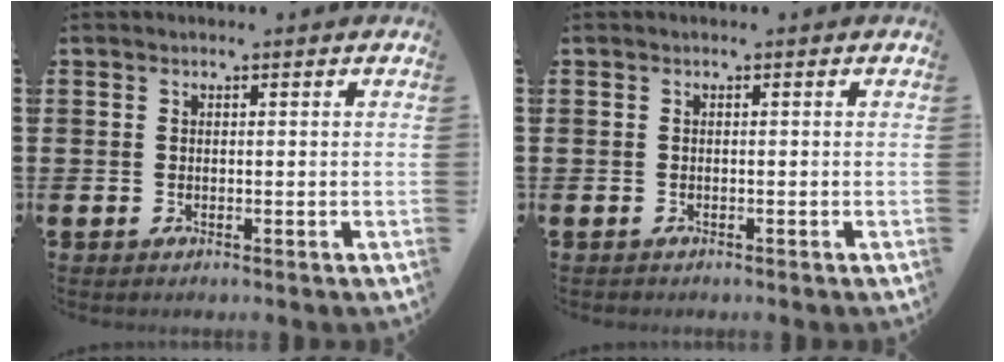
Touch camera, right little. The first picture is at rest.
{"total": 0.0}